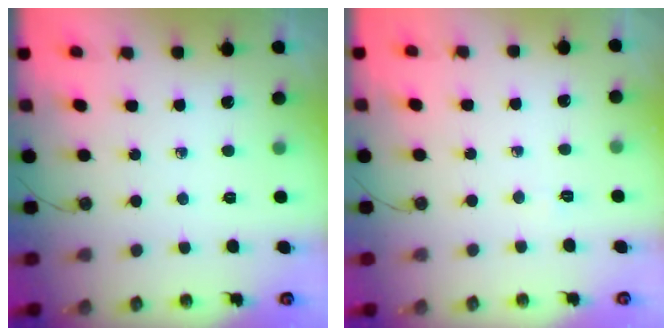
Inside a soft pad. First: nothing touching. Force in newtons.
{"total": 18.9, "press": 4.1, "slide": 18.4}